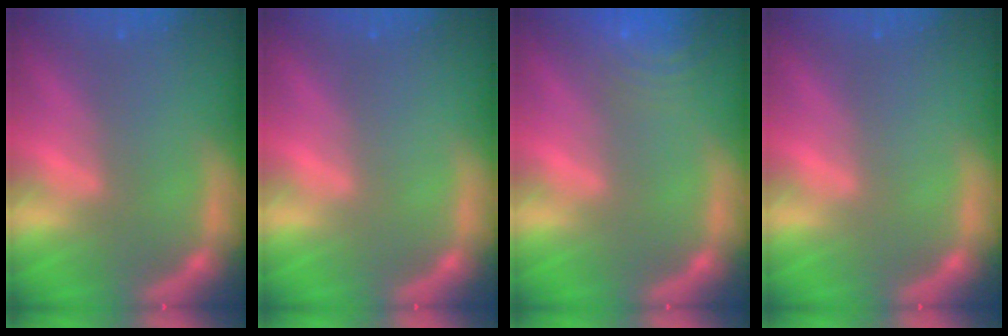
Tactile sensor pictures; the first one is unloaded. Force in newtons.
{"total": 0.0}
{"total": 8.0}
{"total": 0.0}